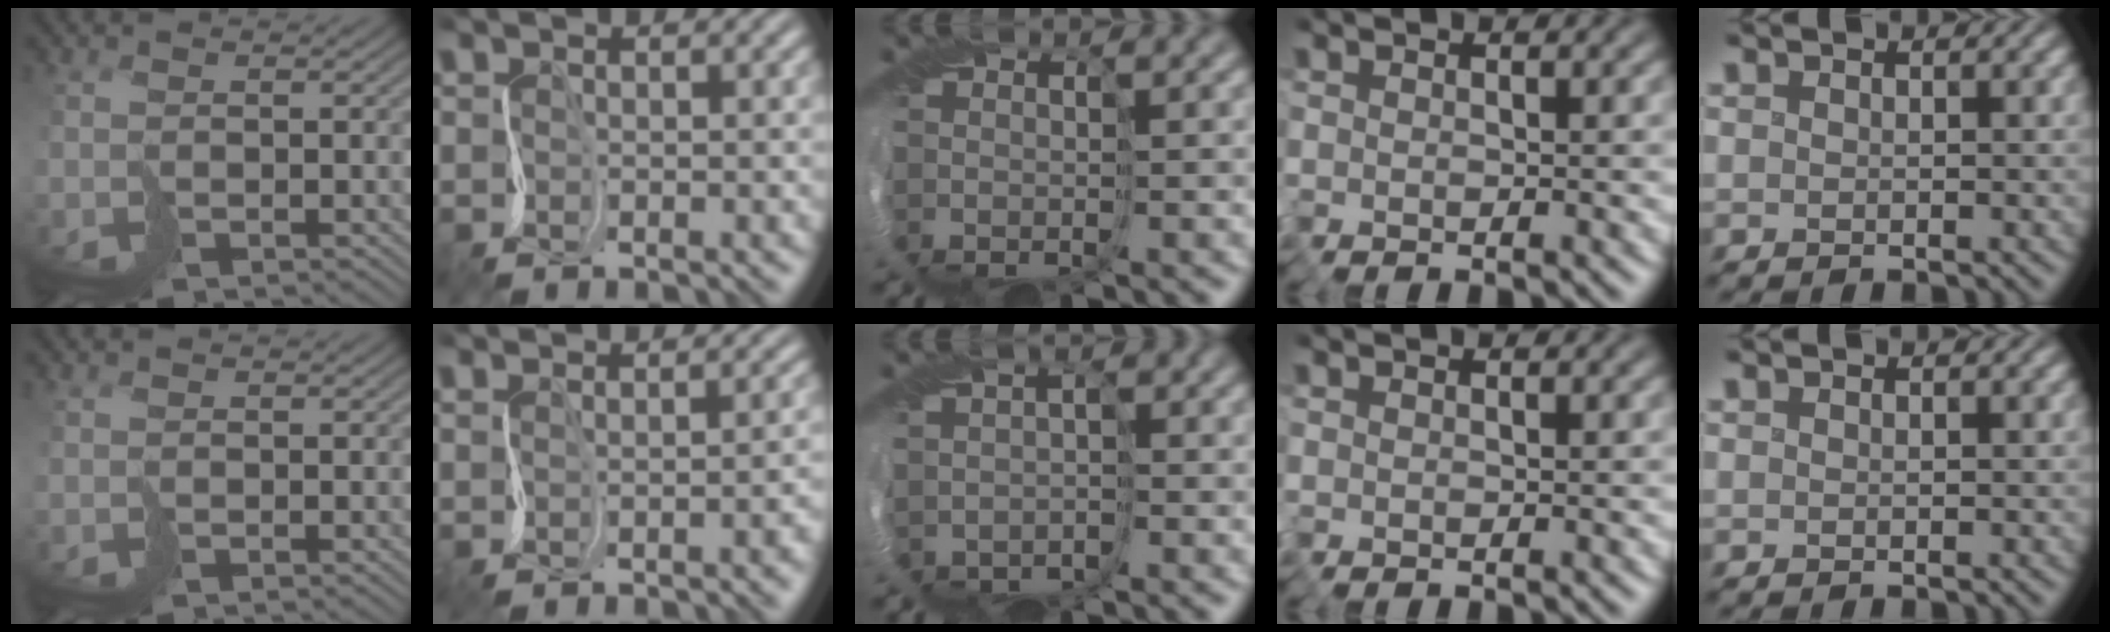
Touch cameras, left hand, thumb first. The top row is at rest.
{"index": {"total": 3.6, "force": [-0.4, 1.9, 3.0], "torque": [-0.003, 0.014, 0.005]}, "middle": {"total": 1.5, "force": [-1.0, 1.1, 0.4], "torque": [0.000, -0.002, -0.017]}}